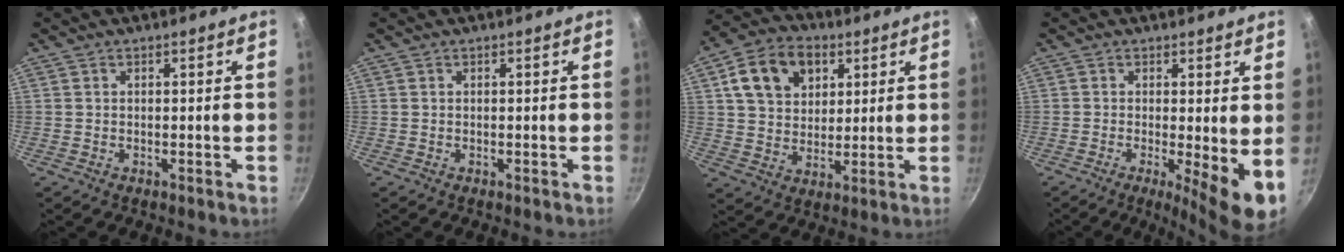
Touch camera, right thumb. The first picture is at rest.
{"total": 0.0}
{"total": 13.3, "force": [4.9, 9.8, 7.5], "torque": [-0.113, -0.002, 0.077]}
{"total": 7.9, "force": [-0.7, 1.8, 7.6], "torque": [-0.099, -0.015, -0.007]}